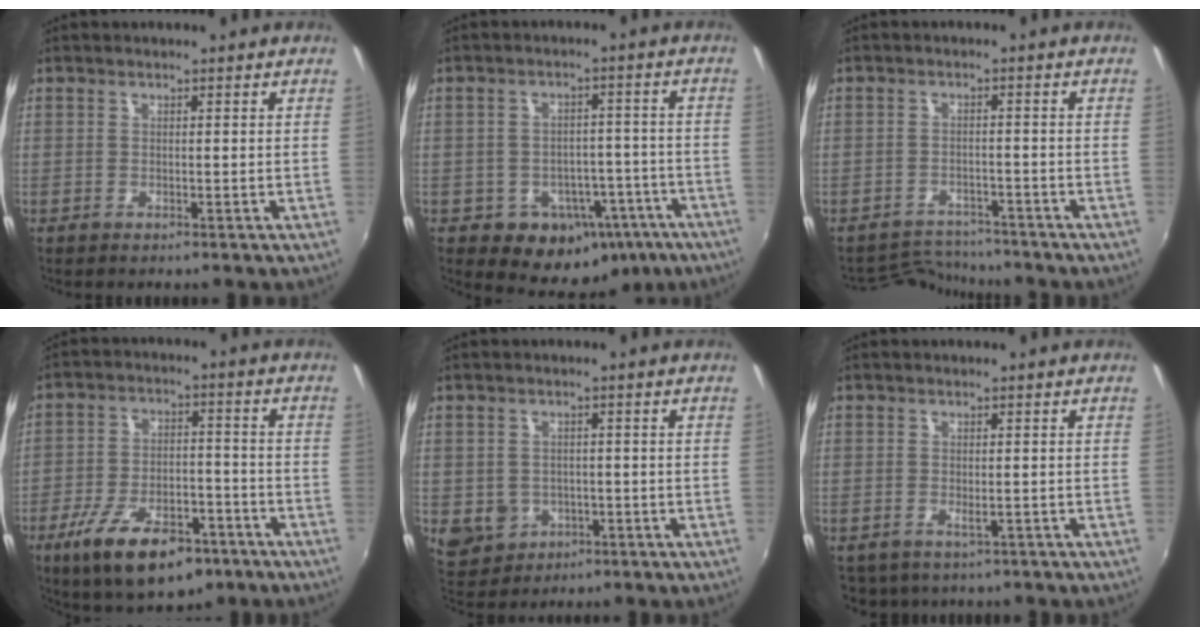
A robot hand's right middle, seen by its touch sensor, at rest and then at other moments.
{"total": 13.9, "force": [-7.4, 10.2, 5.8], "torque": [-0.097, 0.029, -0.063]}
{"total": 6.0, "force": [-5.9, 0.9, -0.4], "torque": [-0.012, 0.006, -0.099]}
{"total": 16.4, "force": [-9.9, 7.1, 10.9], "torque": [-0.211, -0.015, -0.153]}
{"total": 7.1, "force": [-1.8, 6.3, 2.7], "torque": [-0.068, -0.002, -0.010]}
{"total": 3.0, "force": [-1.4, 2.1, 1.6], "torque": [-0.031, -0.006, -0.013]}